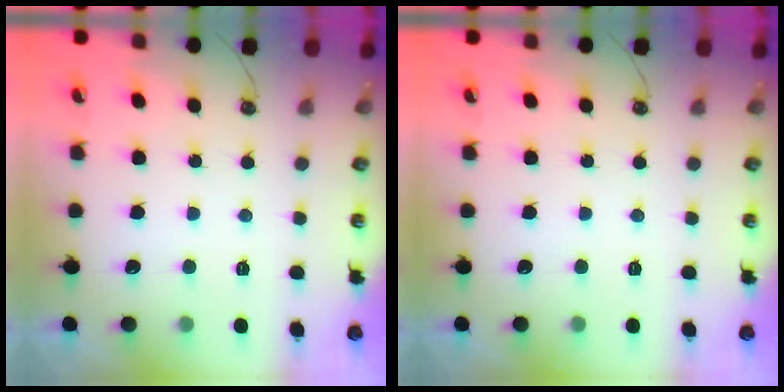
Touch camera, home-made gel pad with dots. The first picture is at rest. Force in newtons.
{"total": 0.0}